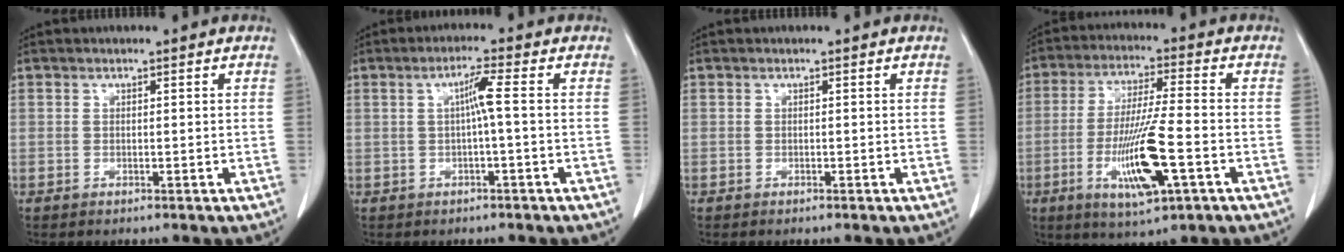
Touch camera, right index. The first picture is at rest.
{"total": 3.2, "force": [0.1, -0.3, 3.2], "torque": [-0.059, 0.010, 0.003]}
{"total": 0.0}
{"total": 12.4, "force": [-4.0, 1.1, 11.7], "torque": [-0.225, -0.017, -0.069]}